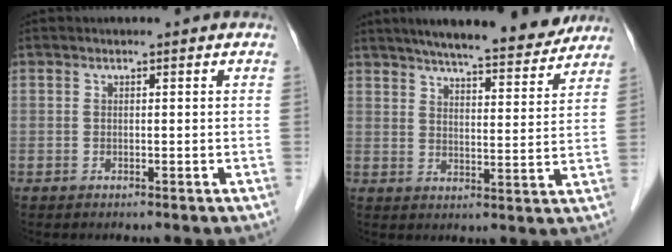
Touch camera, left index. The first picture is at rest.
{"total": 16.9, "force": [14.8, 2.4, 7.7], "torque": [-0.109, 0.007, 0.202]}